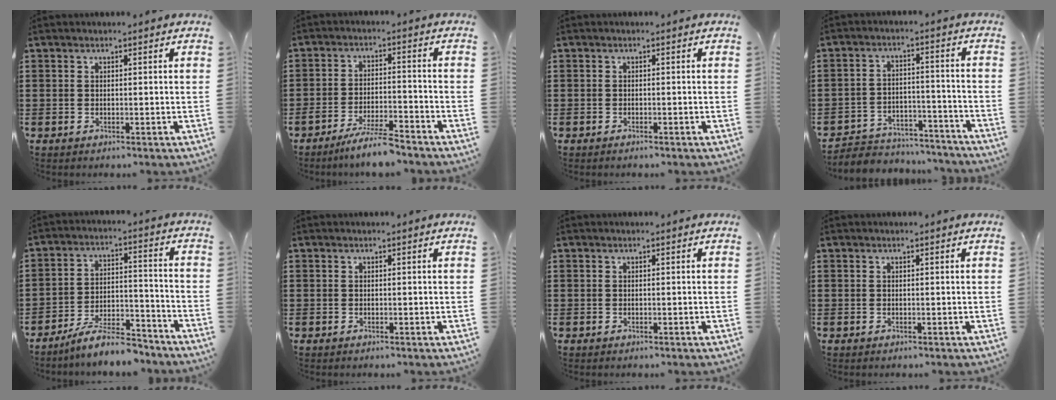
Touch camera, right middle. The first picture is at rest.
{"total": 5.8, "force": [-5.1, 0.2, 2.6], "torque": [-0.056, -0.008, -0.098]}
{"total": 0.6, "force": [-0.5, 0.1, 0.2], "torque": [-0.006, -0.001, -0.010]}
{"total": 4.6, "force": [-4.5, 1.0, 0.2], "torque": [-0.007, 0.011, -0.095]}
{"total": 8.6, "force": [-7.7, 1.2, 3.8], "torque": [-0.068, 0.015, -0.145]}
{"total": 0.0}
{"total": 0.0}
{"total": 0.0}